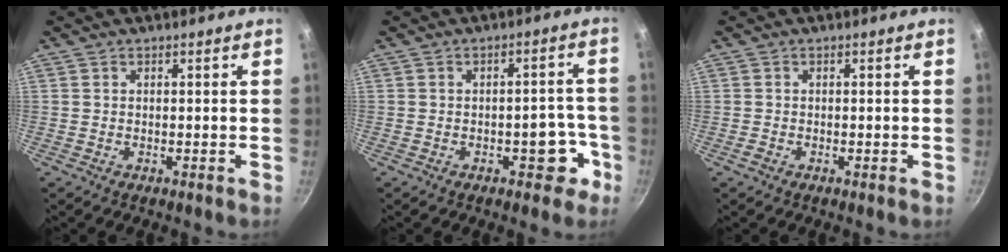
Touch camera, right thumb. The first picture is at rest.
{"total": 6.7, "force": [-3.0, 3.8, 4.7], "torque": [-0.010, 0.034, -0.034]}
{"total": 0.8, "force": [-0.5, 0.4, 0.5], "torque": [-0.011, 0.002, -0.012]}